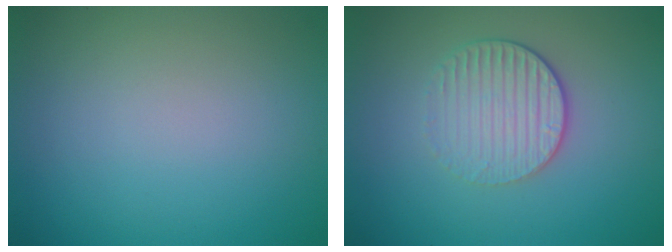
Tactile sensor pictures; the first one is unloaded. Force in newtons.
{"total": 3.3, "press": 2.7, "slide": 1.9}